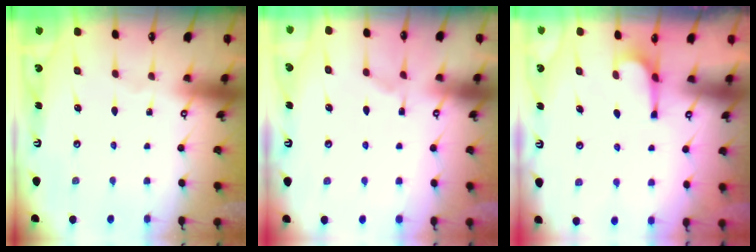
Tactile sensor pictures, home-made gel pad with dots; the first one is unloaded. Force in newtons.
{"total": 2.4, "press": 2.2, "slide": 1.1}
{"total": 0.8, "press": 0.5, "slide": 0.7}